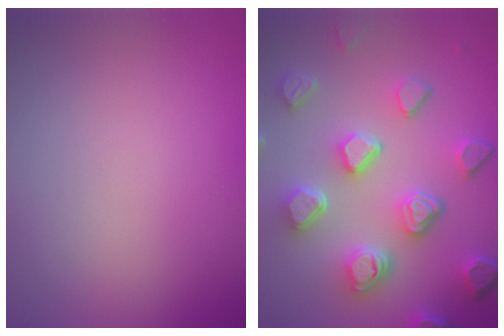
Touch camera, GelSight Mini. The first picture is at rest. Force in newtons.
{"total": 6.8, "press": 5.3, "slide": 4.3}